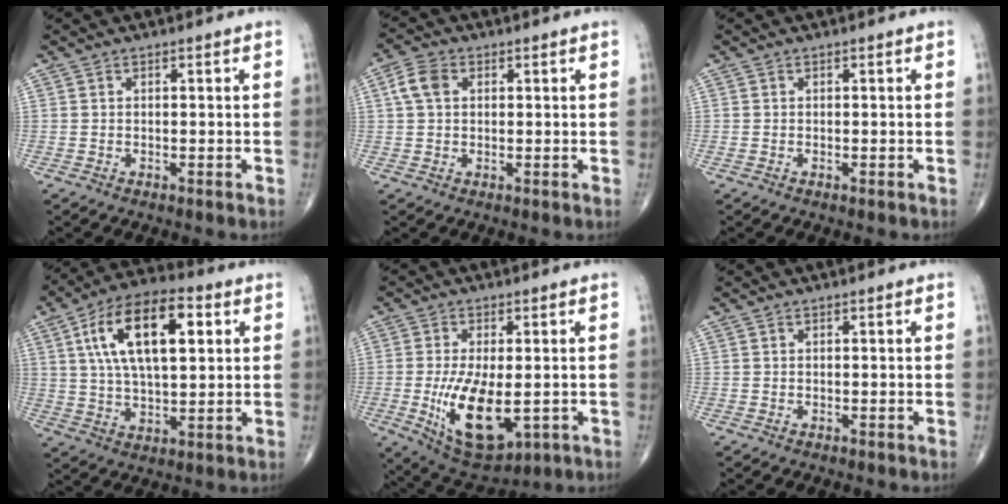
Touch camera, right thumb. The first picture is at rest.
{"total": 4.6, "force": [1.1, 3.3, 3.1], "torque": [-0.064, 0.011, 0.019]}
{"total": 0.0}
{"total": 17.8, "force": [5.2, 8.2, 14.9], "torque": [-0.245, 0.006, 0.084]}
{"total": 13.7, "force": [-2.5, 6.3, 11.9], "torque": [-0.203, -0.021, -0.021]}
{"total": 0.0}